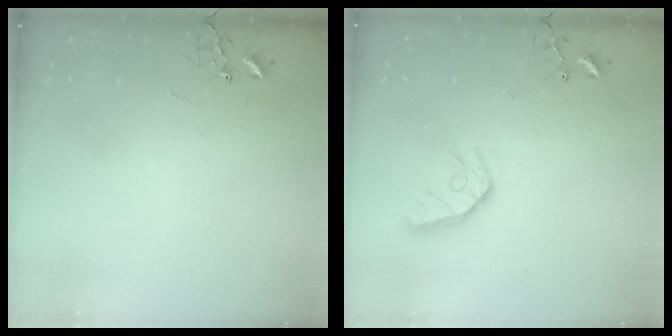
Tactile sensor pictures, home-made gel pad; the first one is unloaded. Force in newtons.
{"total": 10.8, "press": 10.8, "slide": 0.9}